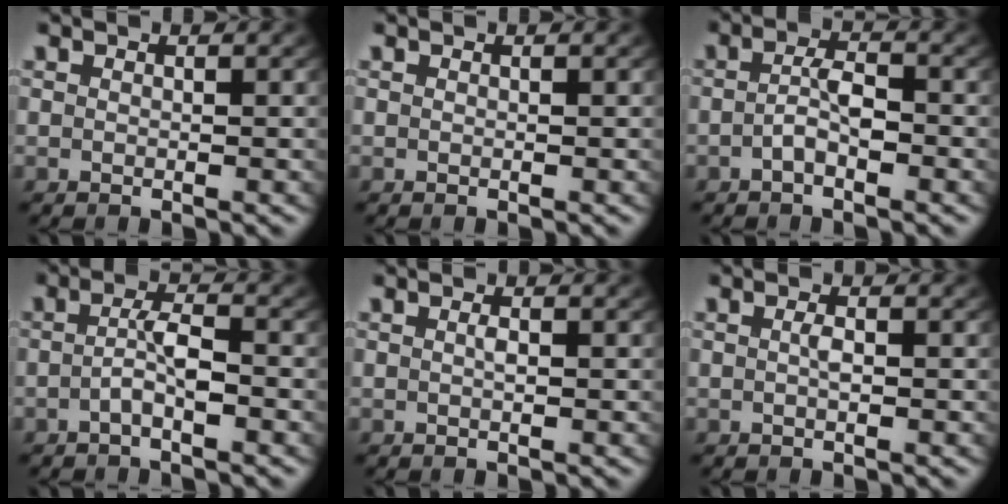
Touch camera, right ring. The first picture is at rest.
{"total": 0.0}
{"total": 2.6, "force": [-1.3, 0.9, 2.0], "torque": [-0.036, -0.008, -0.019]}
{"total": 2.7, "force": [-1.3, 0.6, 2.2], "torque": [-0.039, -0.006, -0.019]}
{"total": 0.5, "force": [-0.2, 0.1, 0.5], "torque": [-0.016, -0.007, 0.001]}
{"total": 0.9, "force": [-0.3, 0.2, 0.8], "torque": [-0.023, -0.010, -0.002]}